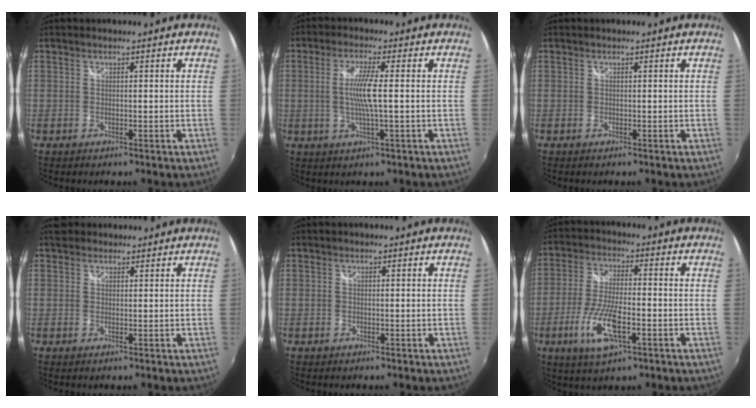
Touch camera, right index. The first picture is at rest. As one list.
[{"total": 6.1, "force": [-0.2, -0.1, 6.1], "torque": [-0.118, -0.004, -0.002]}, {"total": 0.0}, {"total": 2.5, "force": [1.8, 1.7, 0.7], "torque": [-0.011, 0.011, 0.027]}, {"total": 0.0}, {"total": 10.8, "force": [-4.3, 3.3, 9.3], "torque": [-0.196, -0.014, -0.081]}]